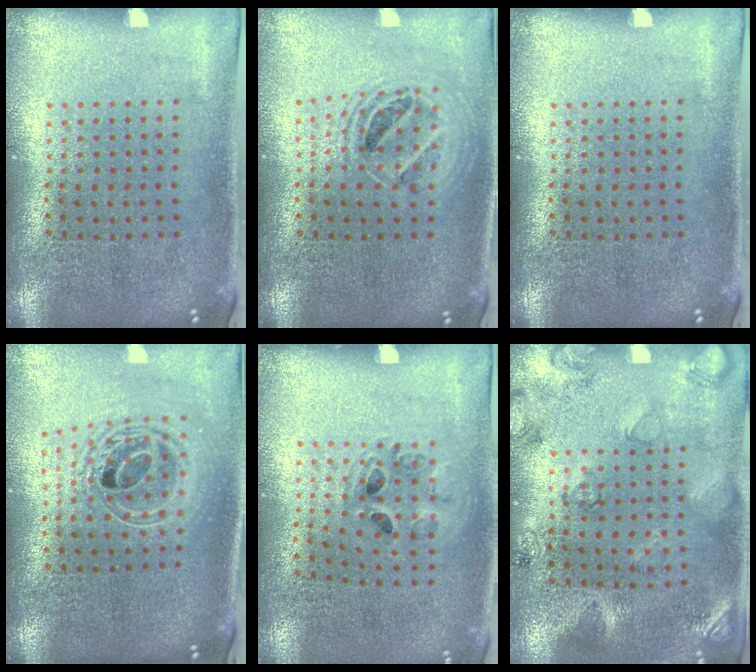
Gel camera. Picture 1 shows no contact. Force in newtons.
{"total": 1.4, "press": 1.2, "slide": 0.7}
{"total": 0.0}
{"total": 2.0, "press": 1.6, "slide": 1.2}
{"total": 0.9, "press": 0.9, "slide": 0.1}
{"total": 2.6, "press": 1.8, "slide": 1.9}